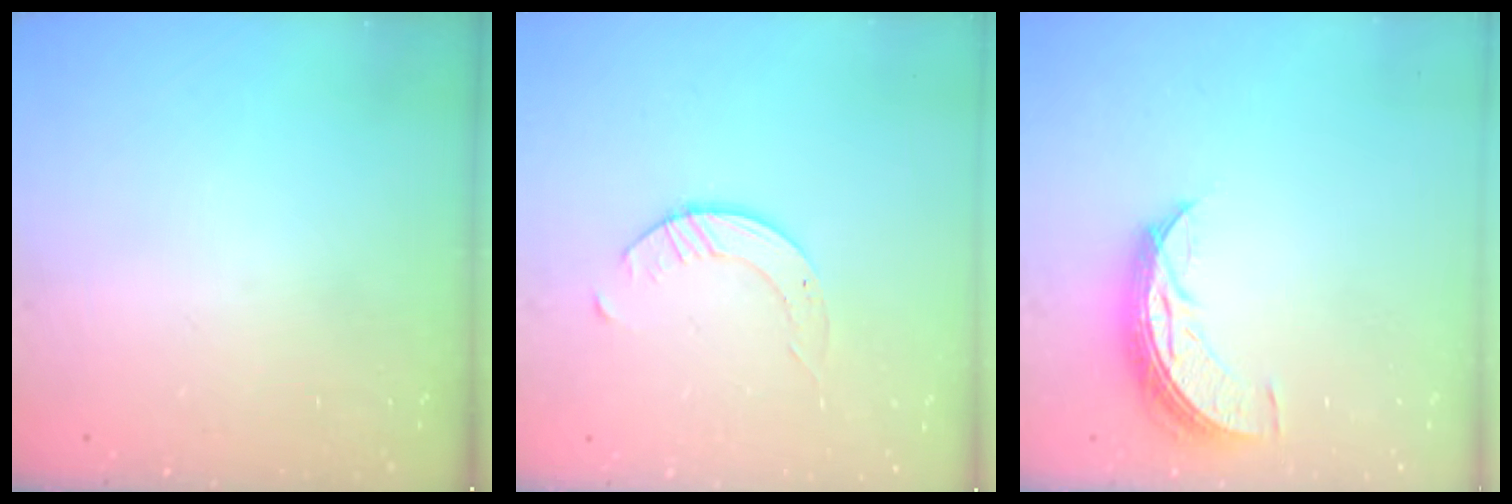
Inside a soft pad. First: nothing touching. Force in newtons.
{"total": 2.6, "press": 2.6, "slide": 0.3}
{"total": 8.2, "press": 8.1, "slide": 0.3}